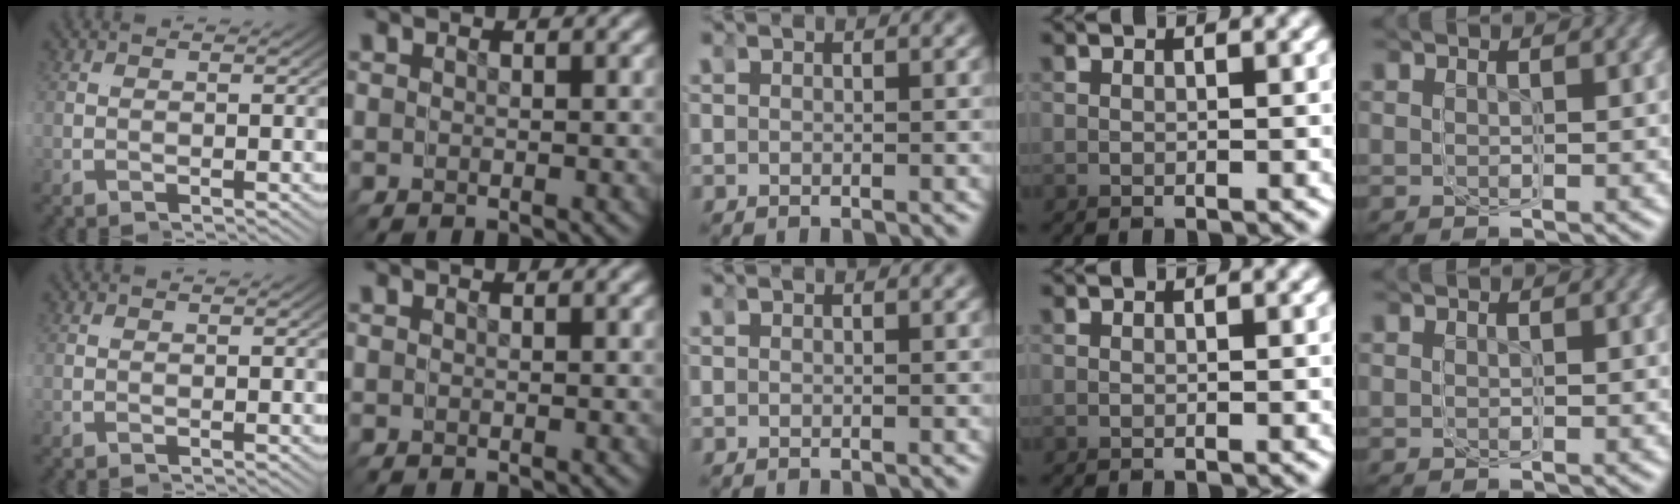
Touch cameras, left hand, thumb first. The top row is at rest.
{}